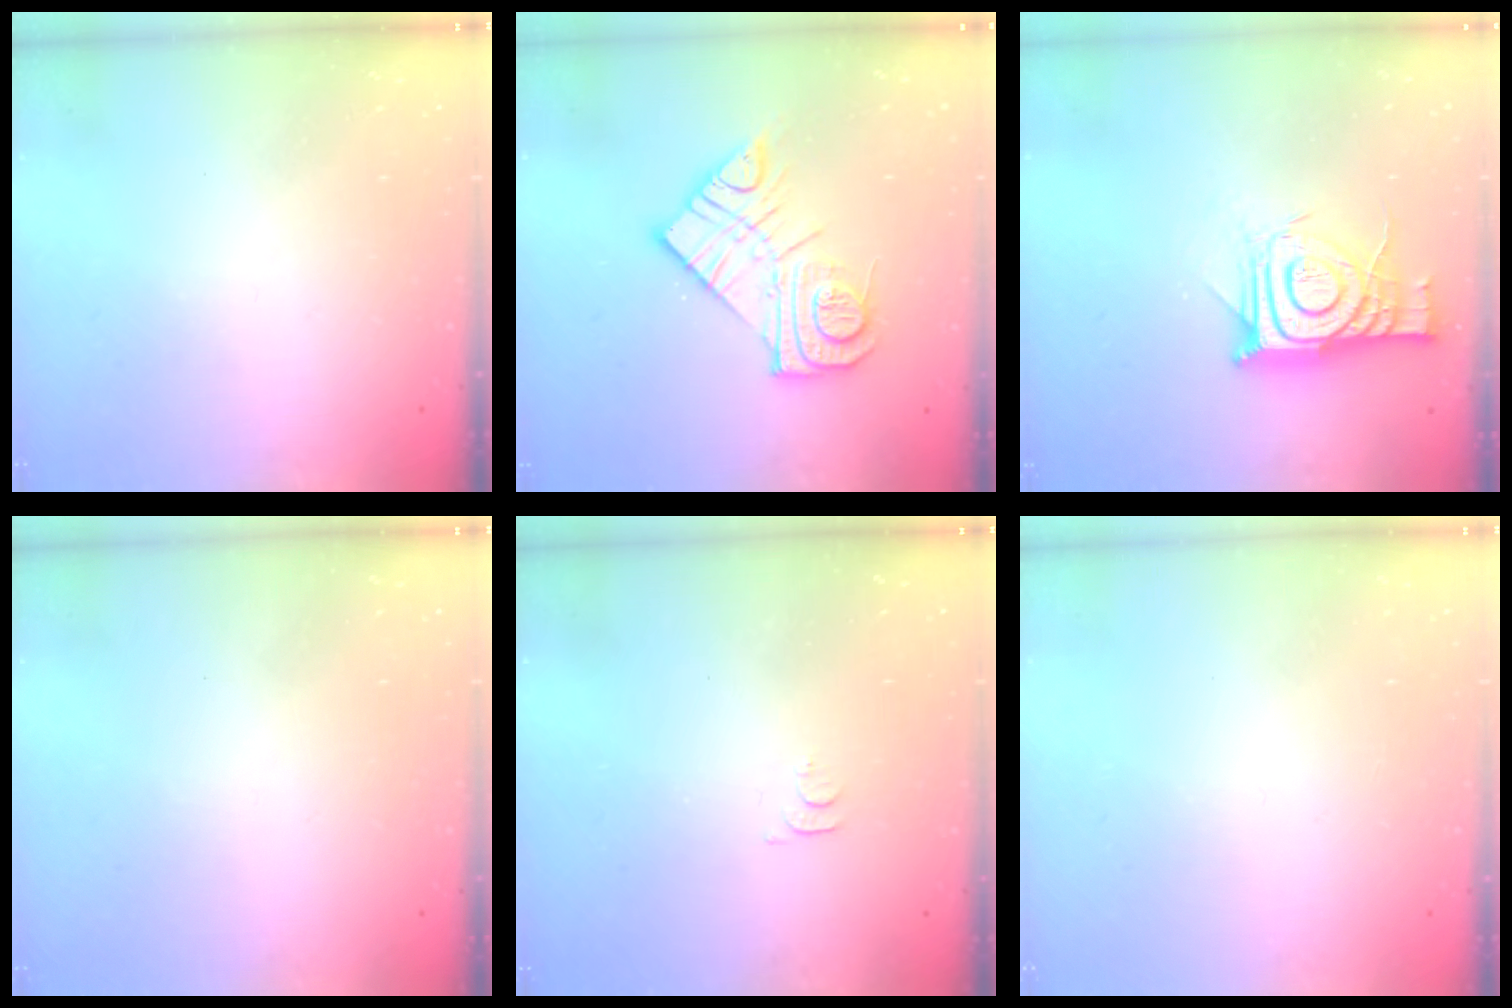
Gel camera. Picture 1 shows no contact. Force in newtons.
{"total": 14.1, "press": 14.1, "slide": 1.0}
{"total": 12.7, "press": 12.6, "slide": 1.1}
{"total": 1.7, "press": 1.6, "slide": 0.1}
{"total": 3.6, "press": 3.6, "slide": 0.4}
{"total": 1.8, "press": 1.7, "slide": 0.1}